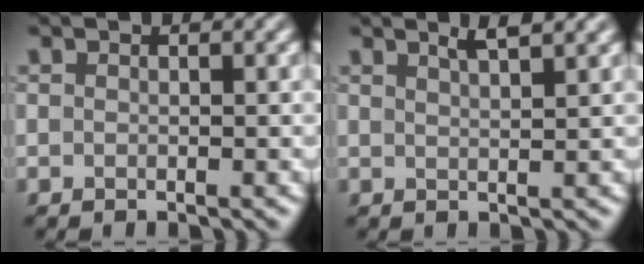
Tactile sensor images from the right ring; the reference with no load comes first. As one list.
[{"total": 2.1, "force": [1.6, 0.1, 1.3], "torque": [-0.015, 0.005, 0.025]}]